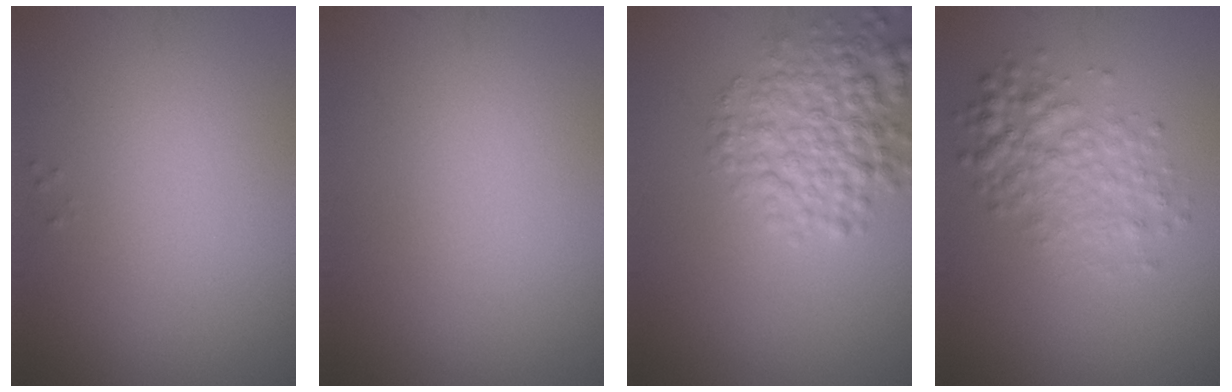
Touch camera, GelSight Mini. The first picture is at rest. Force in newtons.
{"total": 0.0}
{"total": 5.0, "press": 5.0, "slide": 0.2}
{"total": 3.9, "press": 3.9, "slide": 0.1}